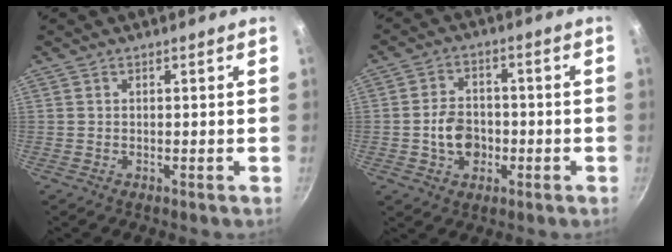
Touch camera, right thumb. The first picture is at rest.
{"total": 7.5, "force": [-1.8, 5.7, 4.6], "torque": [-0.058, 0.019, -0.033]}